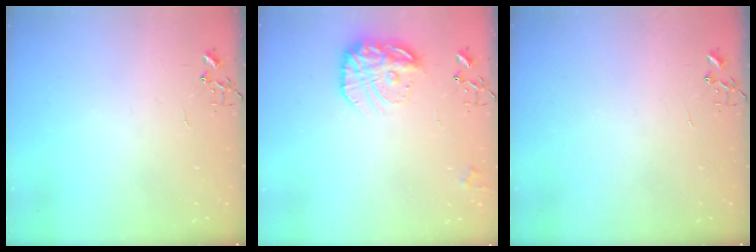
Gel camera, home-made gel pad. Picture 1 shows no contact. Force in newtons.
{"total": 17.1, "press": 17.0, "slide": 1.2}
{"total": 0.0}